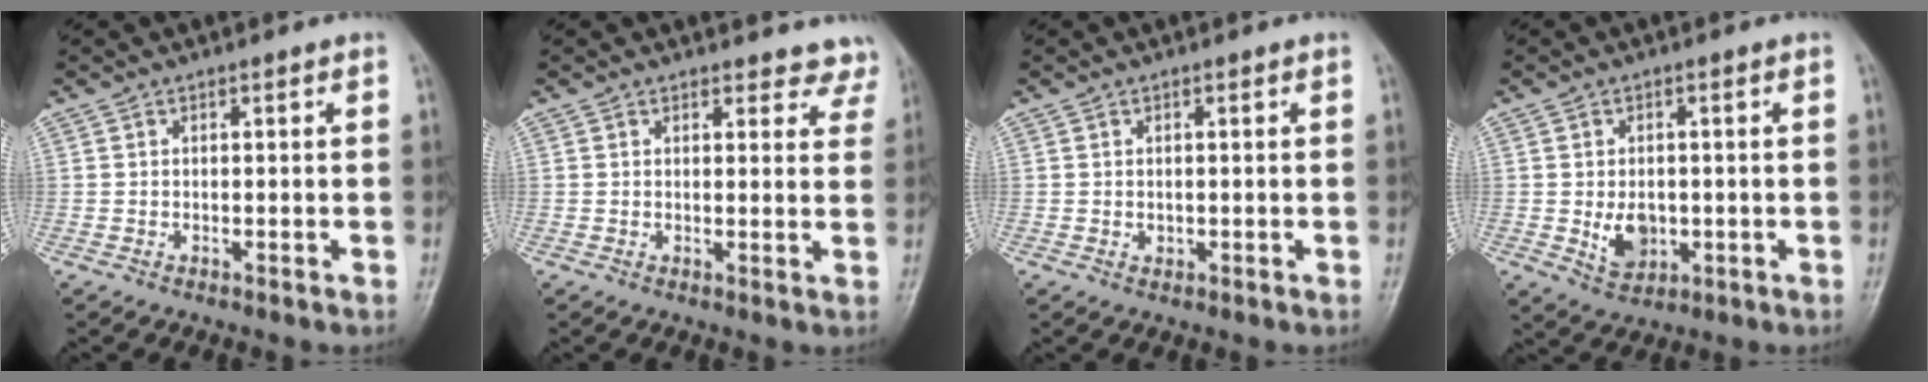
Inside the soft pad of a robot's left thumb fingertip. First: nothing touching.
{"total": 5.9, "force": [5.4, 2.4, 0.0], "torque": [0.049, -0.025, 0.033]}
{"total": 1.0, "force": [0.0, 0.9, 0.4], "torque": [-0.005, 0.000, 0.002]}
{"total": 5.6, "force": [-0.7, 4.2, 3.7], "torque": [-0.043, -0.005, -0.002]}